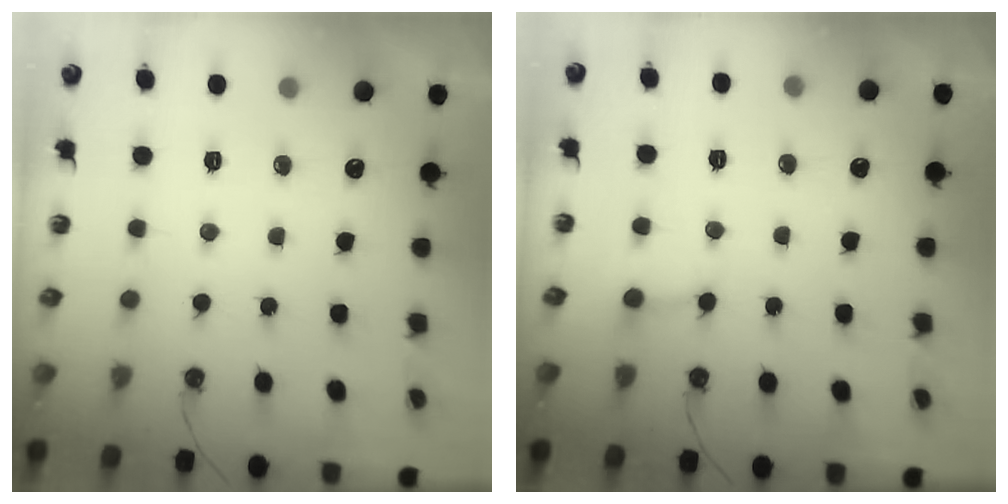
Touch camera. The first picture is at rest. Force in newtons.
{"total": 3.0, "press": 3.0, "slide": 0.2}